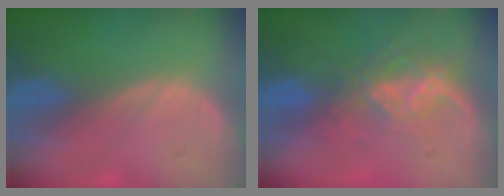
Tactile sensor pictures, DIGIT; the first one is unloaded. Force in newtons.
{"total": 6.7, "press": 6.0, "slide": 2.9}